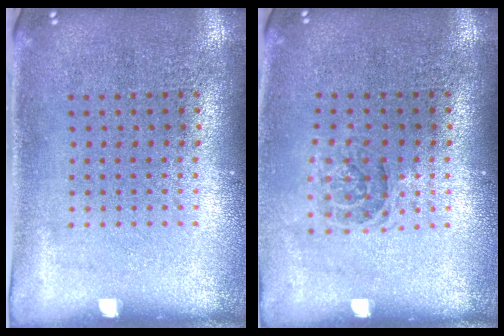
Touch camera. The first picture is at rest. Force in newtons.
{"total": 1.1, "press": 1.0, "slide": 0.5}